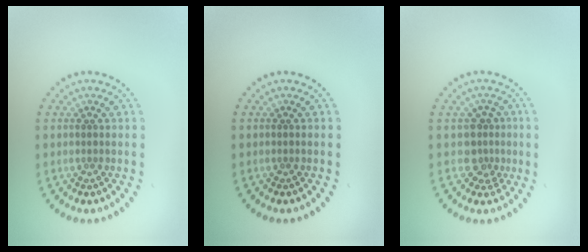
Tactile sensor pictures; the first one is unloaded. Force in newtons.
{"total": 0.0}
{"total": 2.3, "press": 1.8, "slide": 1.4}